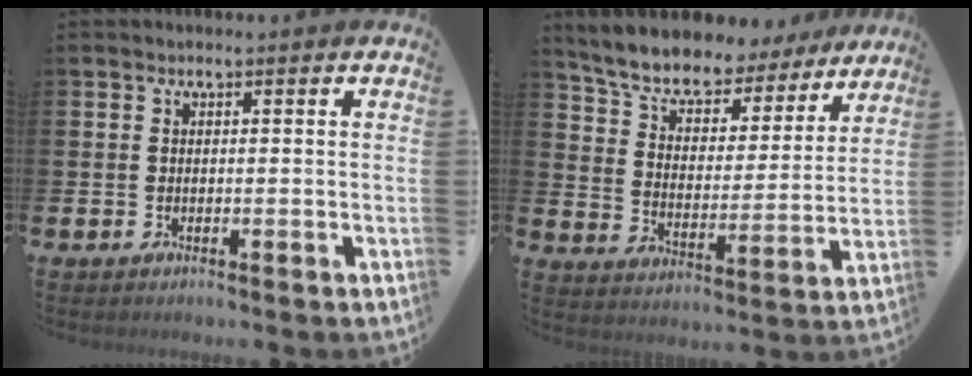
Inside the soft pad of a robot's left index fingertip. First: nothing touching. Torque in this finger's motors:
{"motor_torque": [1.97, -0.17, 1.05, 0.19]}